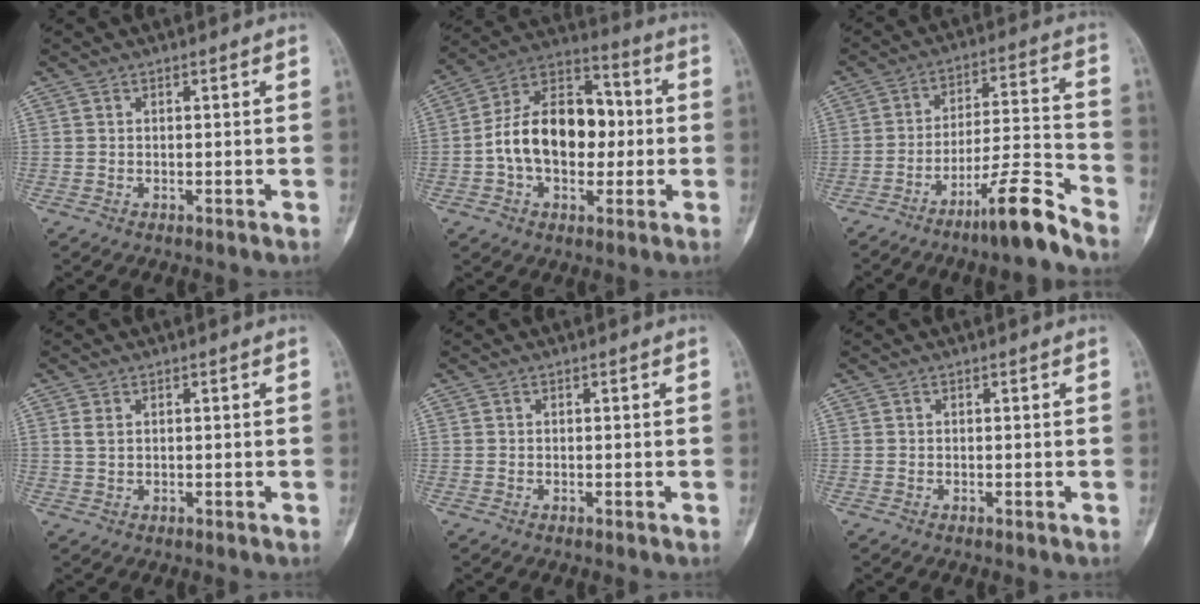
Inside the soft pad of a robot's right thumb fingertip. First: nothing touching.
{"total": 17.7, "force": [-0.9, 11.7, 13.2], "torque": [-0.189, 0.040, -0.021]}
{"total": 11.7, "force": [-8.7, 0.9, 7.7], "torque": [-0.126, 0.075, -0.150]}
{"total": 1.7, "force": [0.6, 1.0, 1.2], "torque": [-0.026, 0.004, 0.018]}
{"total": 0.0}
{"total": 0.0}